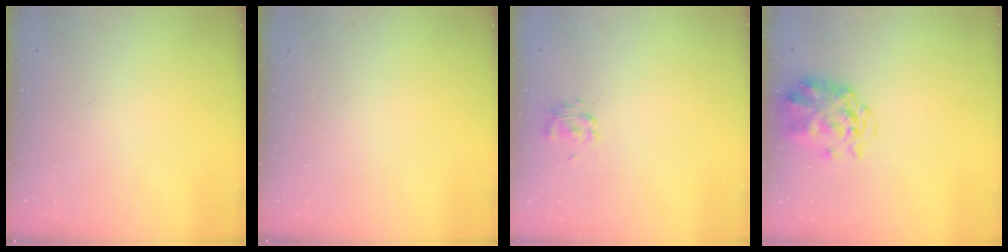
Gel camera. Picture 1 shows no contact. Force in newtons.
{"total": 0.0}
{"total": 2.9, "press": 2.8, "slide": 0.7}
{"total": 3.9, "press": 3.5, "slide": 1.8}